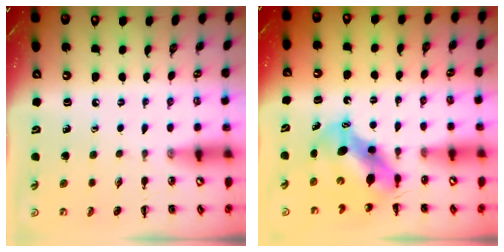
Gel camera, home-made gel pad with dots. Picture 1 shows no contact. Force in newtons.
{"total": 6.4, "press": 6.2, "slide": 1.6}